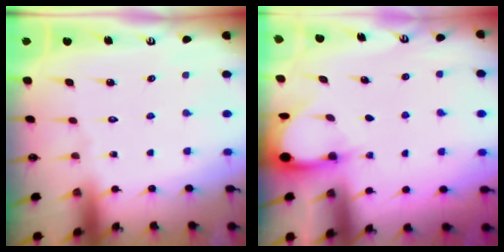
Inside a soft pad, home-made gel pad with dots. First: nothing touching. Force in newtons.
{"total": 4.0, "press": 4.0, "slide": 0.2}